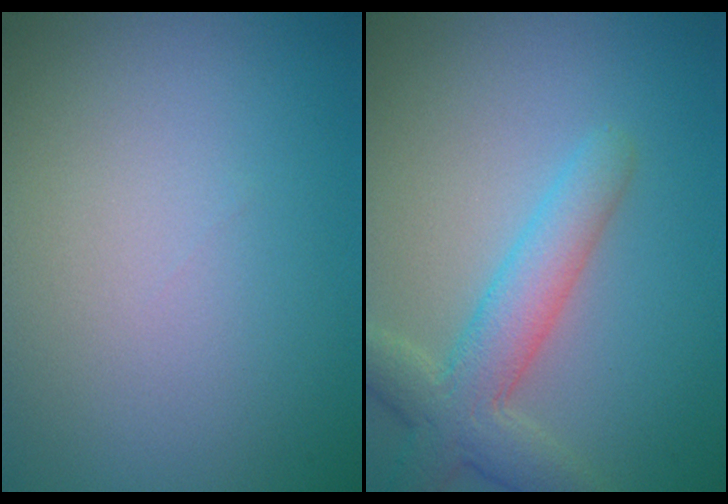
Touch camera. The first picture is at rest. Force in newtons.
{"total": 4.7, "press": 4.7, "slide": 0.5}